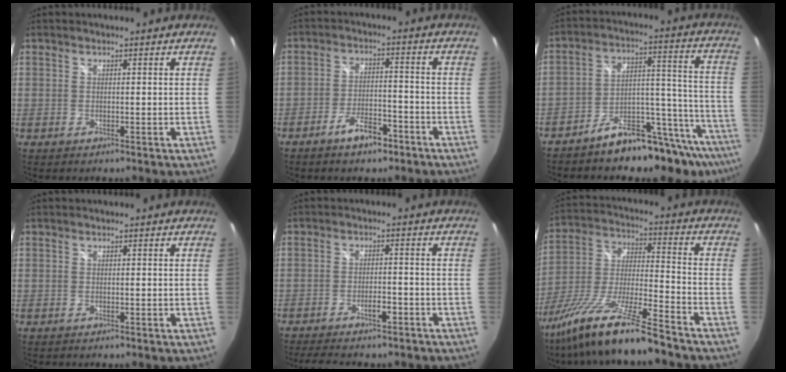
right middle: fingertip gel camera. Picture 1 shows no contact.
{"total": 6.7, "force": [-4.7, 2.5, 4.1], "torque": [-0.085, 0.006, -0.070]}
{"total": 16.1, "force": [-13.4, 4.9, 7.4], "torque": [-0.067, 0.048, -0.189]}
{"total": 0.0}
{"total": 8.3, "force": [-6.8, 2.4, 4.0], "torque": [-0.089, -0.004, -0.098]}
{"total": 18.7, "force": [-14.4, 0.8, 11.9], "torque": [-0.237, -0.035, -0.260]}